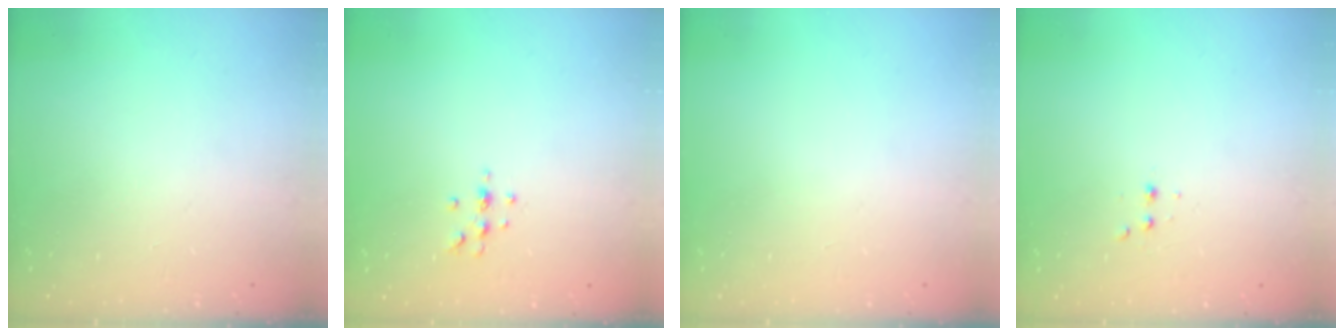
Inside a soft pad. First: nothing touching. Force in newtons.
{"total": 5.2, "press": 5.2, "slide": 0.6}
{"total": 0.0}
{"total": 2.5, "press": 2.4, "slide": 0.5}